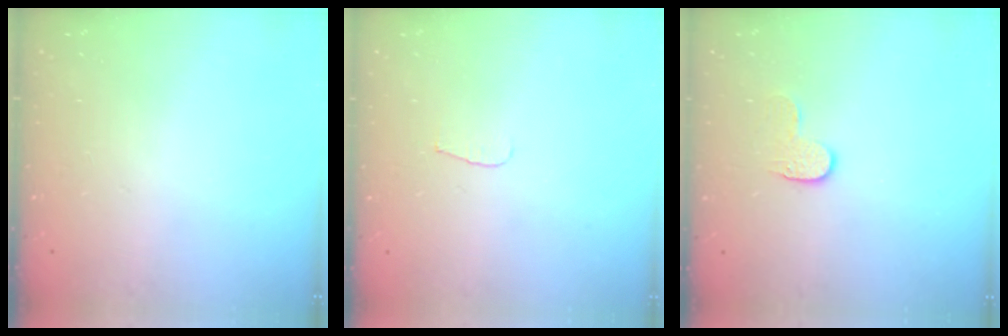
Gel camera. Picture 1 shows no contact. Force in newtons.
{"total": 3.4, "press": 3.4, "slide": 0.3}
{"total": 5.8, "press": 5.8, "slide": 0.5}